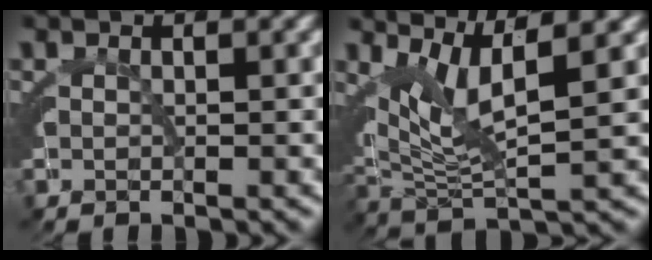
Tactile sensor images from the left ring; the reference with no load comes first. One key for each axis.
{"total": 5.8, "fx": 1.8, "fy": 2.6, "fz": 4.9, "tx": -0.101, "ty": -0.006, "tz": 0.035}